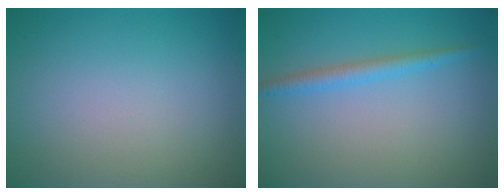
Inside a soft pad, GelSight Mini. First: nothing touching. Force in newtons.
{"total": 1.9, "press": 1.9, "slide": 0.1}